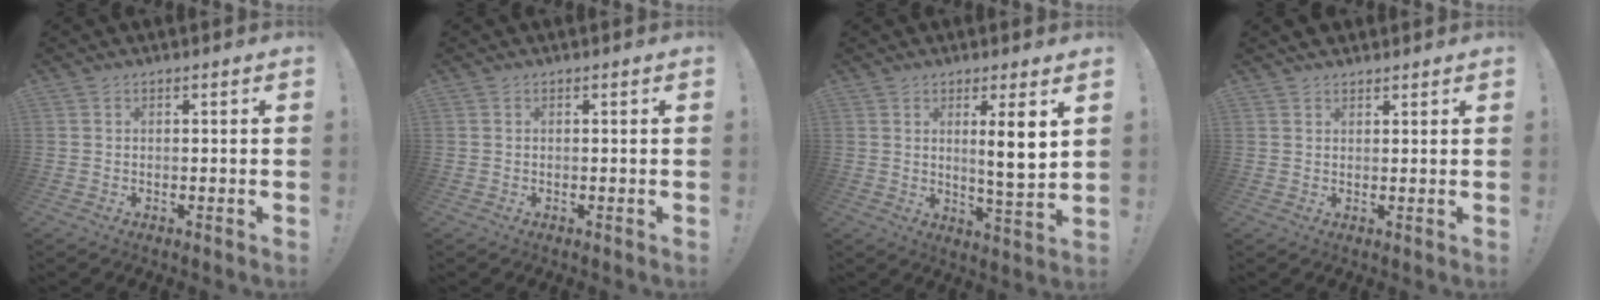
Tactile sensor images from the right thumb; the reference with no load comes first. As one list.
[{"total": 0.0}, {"total": 8.2, "force": [2.7, 0.4, 7.7], "torque": [-0.108, -0.023, 0.034]}, {"total": 2.3, "force": [2.0, 1.0, 0.3], "torque": [0.009, -0.014, 0.036]}]